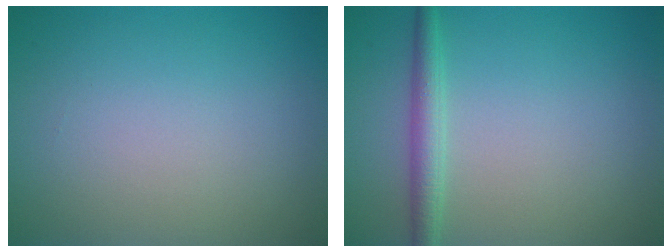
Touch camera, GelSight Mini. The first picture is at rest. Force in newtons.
{"total": 2.3, "press": 2.3, "slide": 0.1}